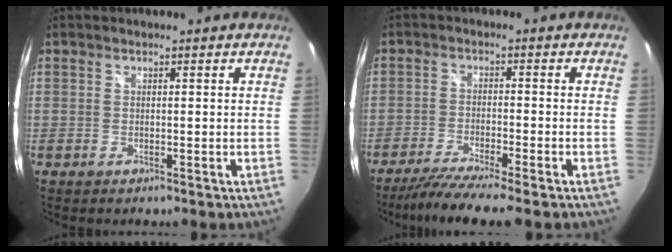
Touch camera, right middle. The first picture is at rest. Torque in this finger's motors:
{"motor_torque": [1.26, -0.88, 0.14, 0.10]}